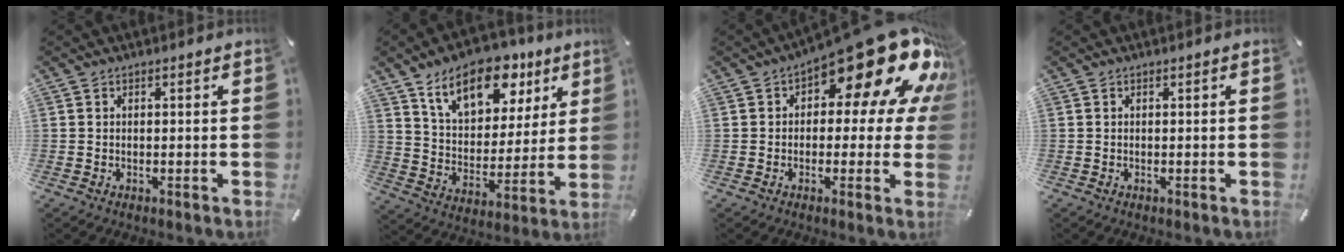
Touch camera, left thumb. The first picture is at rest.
{"total": 17.4, "force": [10.9, 10.1, 9.0], "torque": [-0.145, -0.054, 0.190]}
{"total": 21.7, "force": [11.2, 9.1, 16.3], "torque": [-0.210, -0.076, 0.181]}
{"total": 0.0}